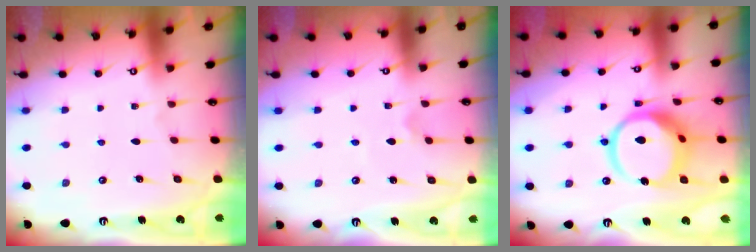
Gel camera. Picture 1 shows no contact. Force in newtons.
{"total": 2.0, "press": 2.0, "slide": 0.4}
{"total": 14.3, "press": 14.2, "slide": 1.7}